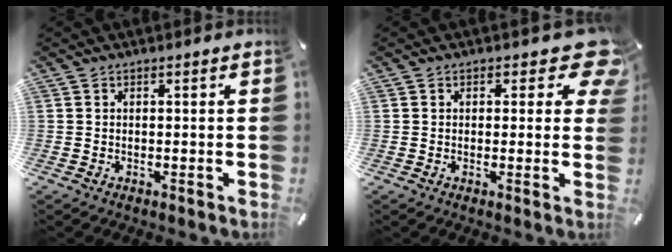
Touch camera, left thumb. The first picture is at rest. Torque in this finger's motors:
{"motor_torque": [0.28, -0.11, 0.18, 0.12, 0.00]}